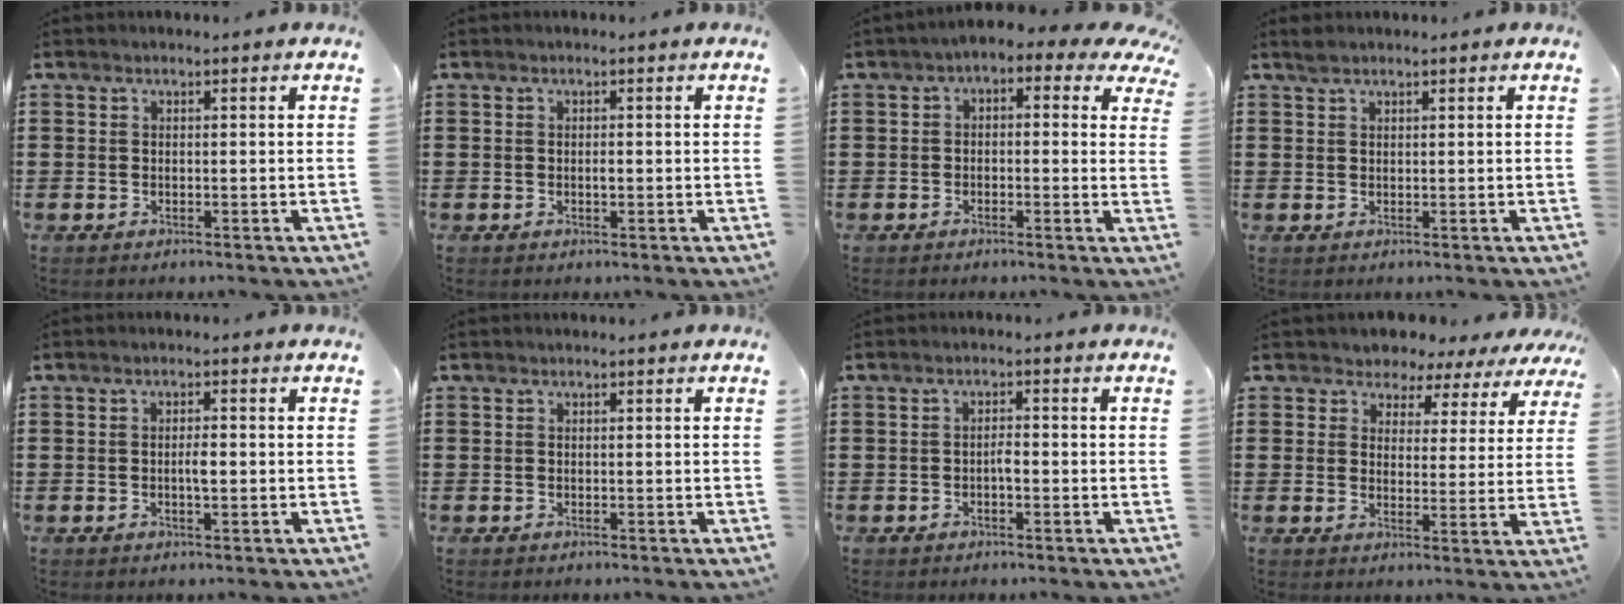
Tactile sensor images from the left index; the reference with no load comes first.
{"total": 0.9, "force": [-0.1, 0.3, 0.8], "torque": [-0.018, -0.002, -0.001]}
{"total": 1.9, "force": [-0.6, 1.0, 1.6], "torque": [-0.034, 0.001, -0.022]}
{"total": 1.3, "force": [1.0, 0.4, 0.6], "torque": [-0.015, 0.002, 0.019]}
{"total": 2.1, "force": [-0.3, 0.6, 2.0], "torque": [-0.040, 0.002, -0.006]}
{"total": 0.0}
{"total": 1.7, "force": [-0.6, 0.5, 1.5], "torque": [-0.030, 0.003, -0.012]}
{"total": 3.8, "force": [3.3, 1.8, 0.1], "torque": [-0.028, -0.016, 0.054]}